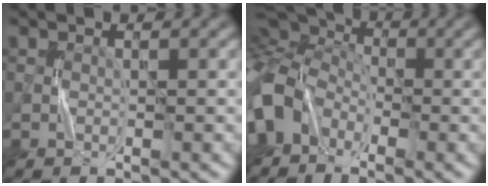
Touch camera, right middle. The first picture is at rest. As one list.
[{"total": 9.4, "force": [-2.4, 6.8, 6.0], "torque": [-0.132, -0.011, -0.054]}]